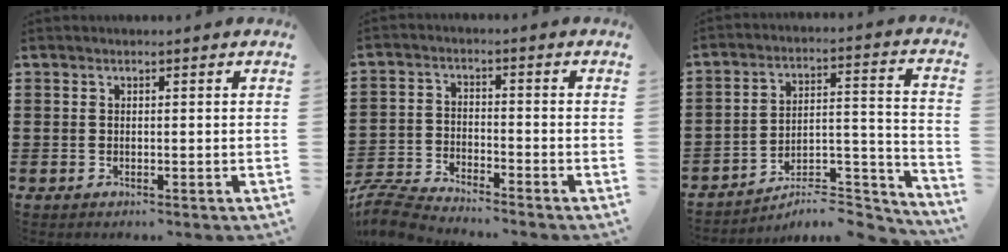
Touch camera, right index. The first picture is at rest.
{"total": 5.8, "force": [-5.7, 0.2, 0.9], "torque": [-0.041, -0.004, -0.121]}
{"total": 6.9, "force": [-6.3, 1.3, 2.5], "torque": [-0.033, 0.001, -0.123]}